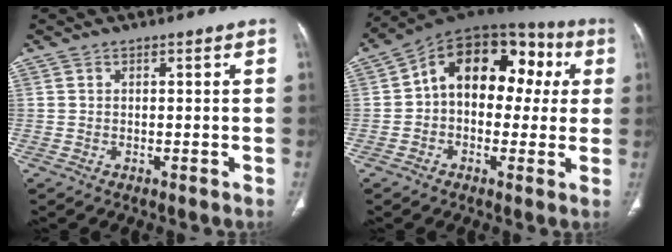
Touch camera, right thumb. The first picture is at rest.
{"total": 18.4, "force": [2.7, 12.1, 13.6], "torque": [-0.152, 0.049, 0.029]}